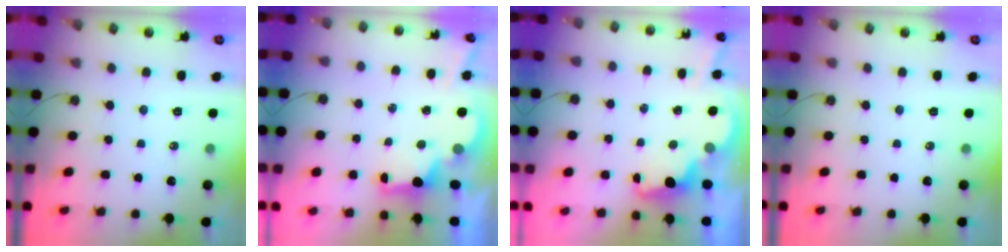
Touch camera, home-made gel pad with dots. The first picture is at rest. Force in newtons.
{"total": 2.5, "press": 2.4, "slide": 0.9}
{"total": 3.4, "press": 3.3, "slide": 0.8}
{"total": 0.0}